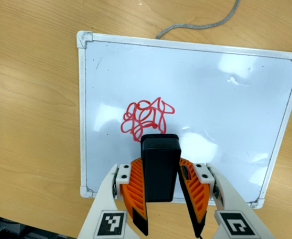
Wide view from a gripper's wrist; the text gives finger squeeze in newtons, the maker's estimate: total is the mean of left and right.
{"total": 5.8, "left": 5.0, "right": 6.6}